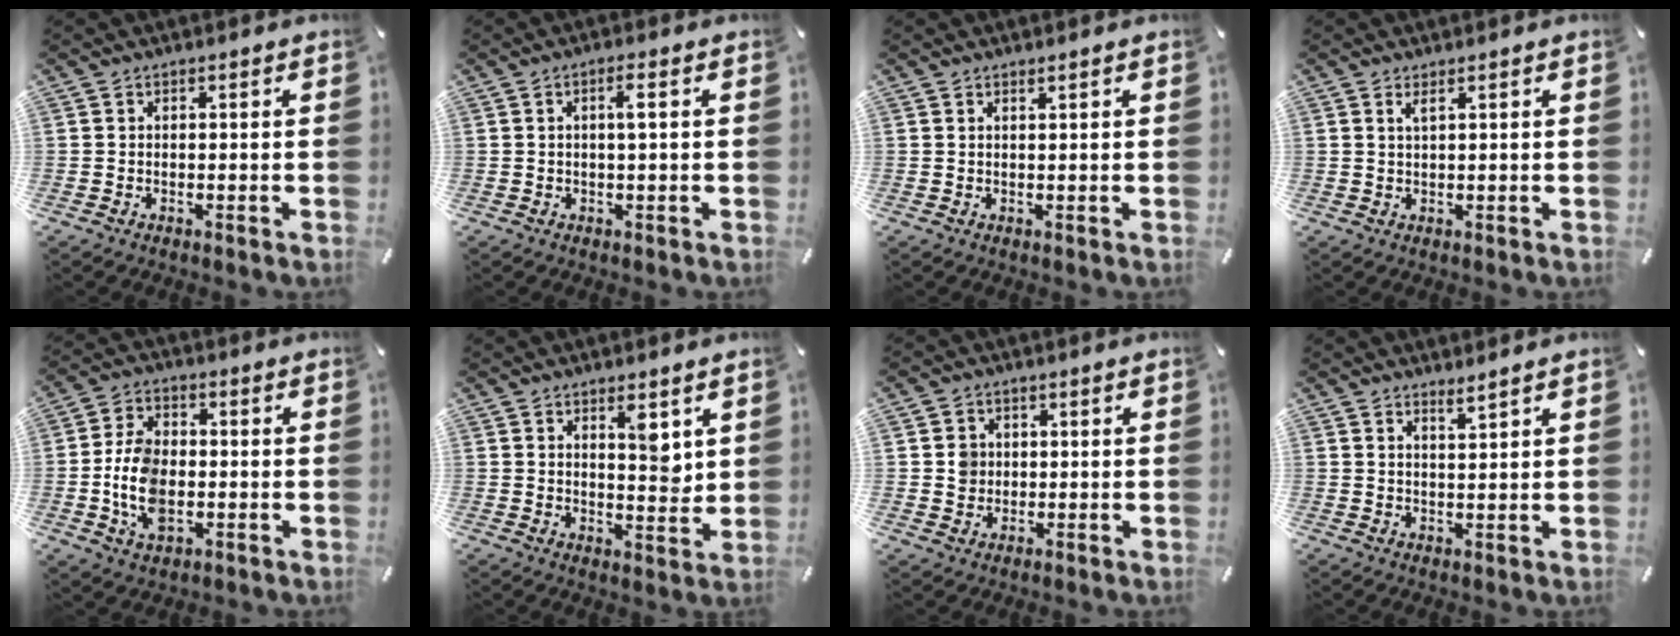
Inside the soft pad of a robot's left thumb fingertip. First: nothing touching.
{"total": 3.0, "force": [0.5, 0.4, 2.9], "torque": [-0.057, 0.004, 0.006]}
{"total": 0.9, "force": [0.8, -0.1, 0.5], "torque": [-0.008, -0.002, 0.014]}
{"total": 1.5, "force": [1.1, 0.1, 1.0], "torque": [-0.020, 0.000, 0.019]}
{"total": 10.0, "force": [-2.1, 6.7, 7.2], "torque": [-0.169, 0.004, -0.038]}
{"total": 6.1, "force": [3.7, 2.6, 4.1], "torque": [-0.043, -0.032, 0.055]}
{"total": 3.7, "force": [0.3, 3.7, 0.3], "torque": [-0.004, 0.004, 0.004]}
{"total": 2.6, "force": [2.4, -0.4, 0.8], "torque": [-0.019, -0.012, 0.044]}